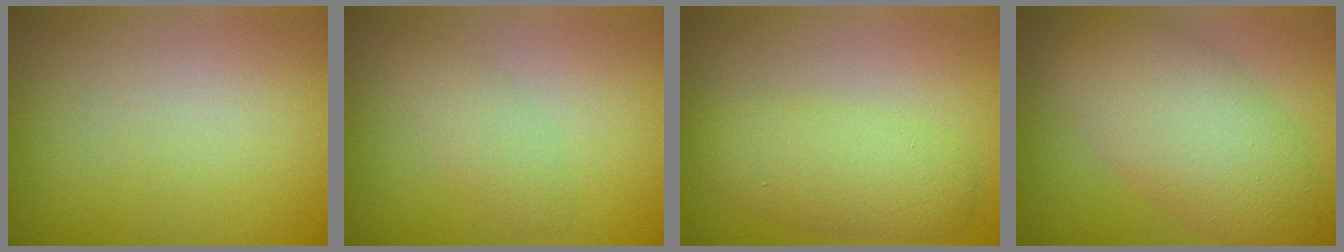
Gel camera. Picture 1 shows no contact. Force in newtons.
{"total": 1.8, "press": 1.8, "slide": 0.0}
{"total": 4.0, "press": 4.0, "slide": 0.0}
{"total": 7.5, "press": 7.5, "slide": 0.1}